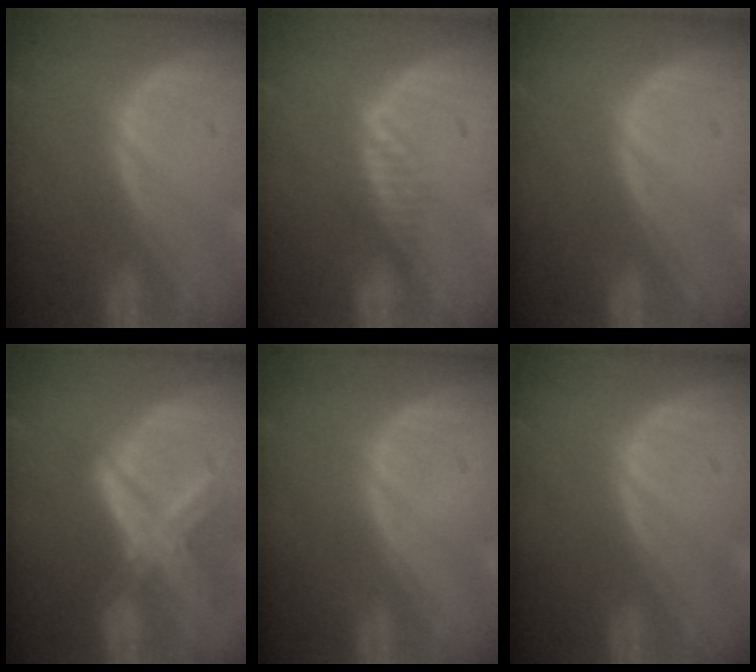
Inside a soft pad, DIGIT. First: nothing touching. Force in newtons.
{"total": 2.0, "press": 1.8, "slide": 0.8}
{"total": 0.0}
{"total": 8.3, "press": 7.1, "slide": 4.3}
{"total": 0.0}
{"total": 0.0}